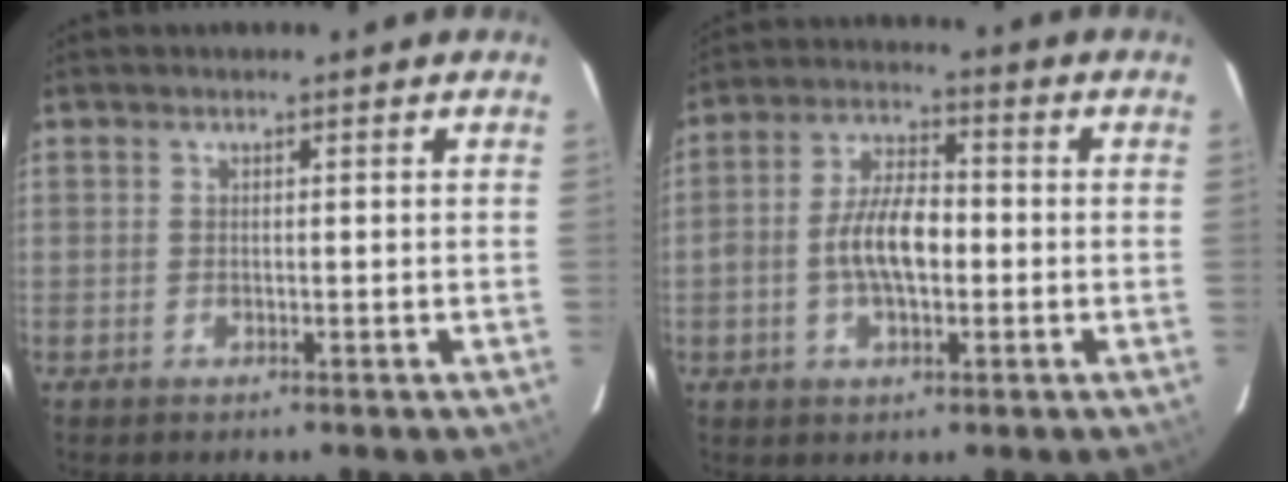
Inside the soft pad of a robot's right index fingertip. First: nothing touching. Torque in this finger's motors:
{"motor_torque": [0.35, -0.08, 0.41, 0.13]}